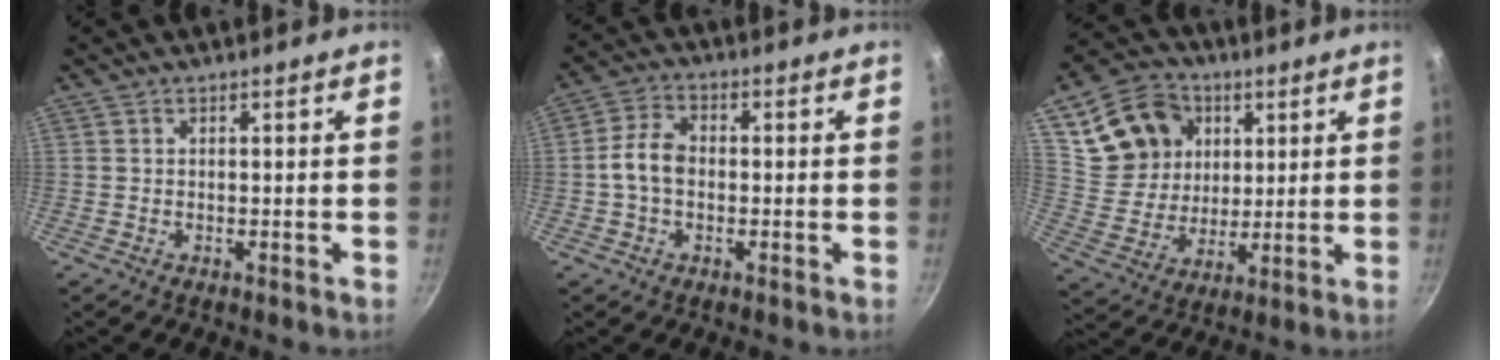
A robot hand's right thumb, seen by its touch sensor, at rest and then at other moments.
{"total": 5.9, "force": [-0.6, 3.9, 4.4], "torque": [-0.080, 0.025, -0.019]}
{"total": 16.5, "force": [6.3, 13.5, 7.2], "torque": [-0.112, -0.006, 0.122]}